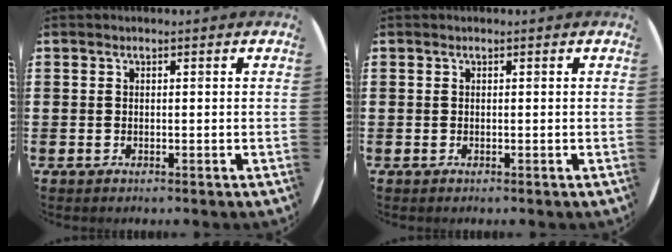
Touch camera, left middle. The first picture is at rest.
{"total": 0.0}